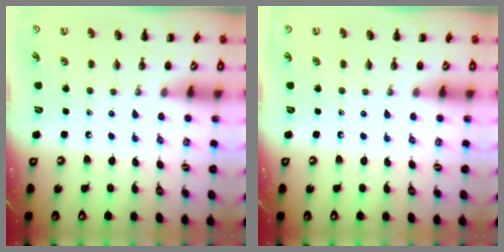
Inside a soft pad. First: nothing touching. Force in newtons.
{"total": 0.0}